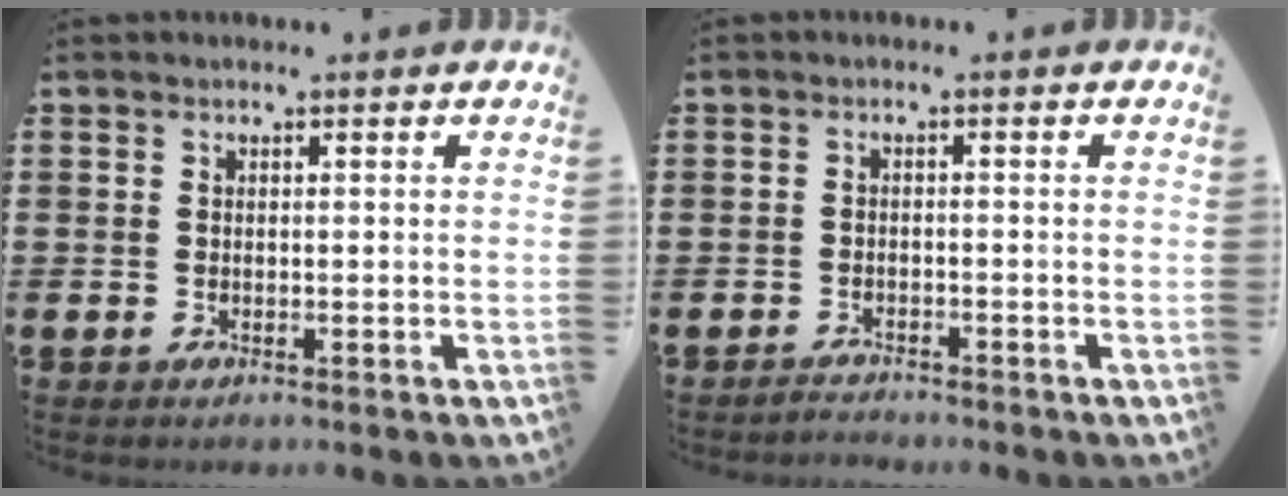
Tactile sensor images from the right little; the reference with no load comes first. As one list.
[{"total": 1.3, "force": [-1.3, 0.0, -0.1], "torque": [-0.003, 0.002, -0.027]}]